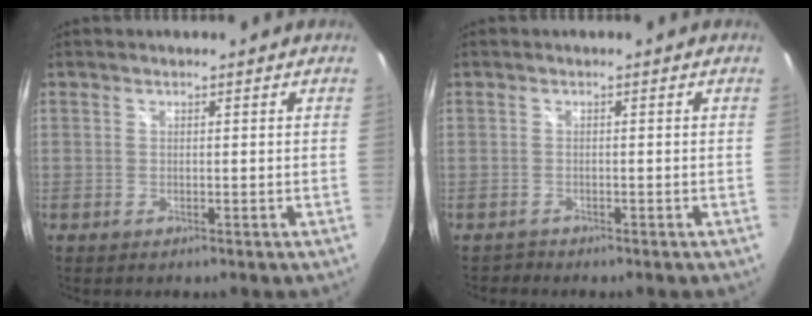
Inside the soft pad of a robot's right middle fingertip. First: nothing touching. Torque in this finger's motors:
{"motor_torque": [-0.24, -0.28, -0.03, -0.03]}